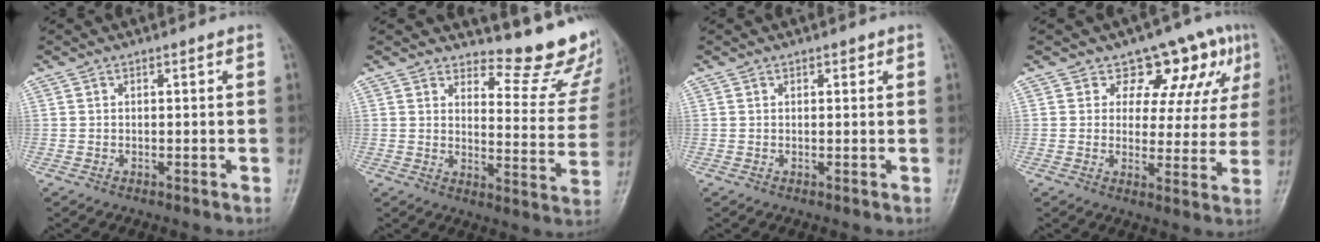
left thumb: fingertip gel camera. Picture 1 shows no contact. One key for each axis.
{"total": 15.4, "fx": 13.3, "fy": 5.0, "fz": 5.9, "tx": -0.024, "ty": -0.131, "tz": 0.145}
{"total": 0.9, "fx": 0.5, "fy": 0.5, "fz": 0.5, "tx": 0.000, "ty": -0.001, "tz": 0.005}
{"total": 11.7, "fx": 6.8, "fy": 7.1, "fz": 6.3, "tx": -0.024, "ty": -0.026, "tz": 0.081}